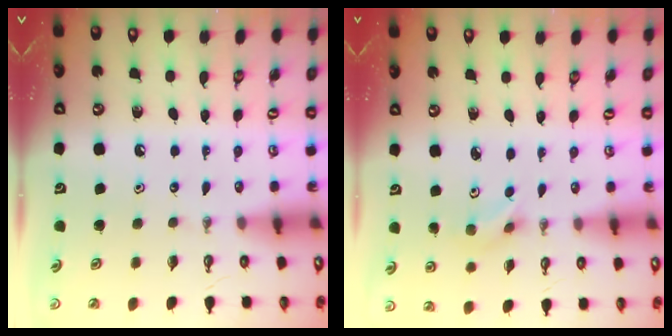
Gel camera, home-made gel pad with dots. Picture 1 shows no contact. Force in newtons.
{"total": 2.4, "press": 2.4, "slide": 0.1}